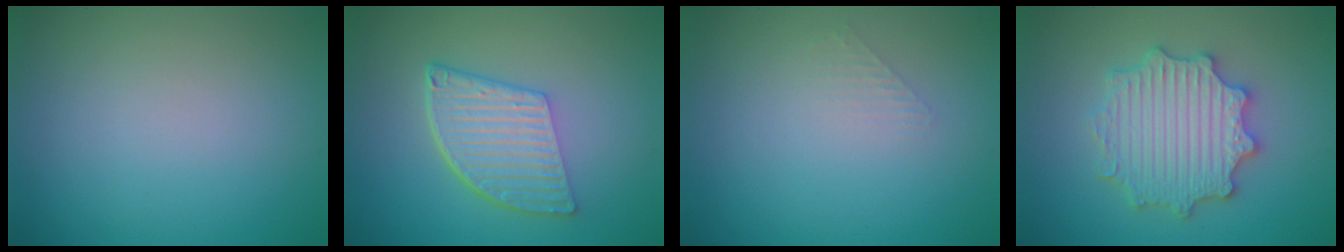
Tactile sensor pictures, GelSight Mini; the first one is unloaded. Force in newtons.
{"total": 6.1, "press": 4.1, "slide": 4.5}
{"total": 1.0, "press": 1.0, "slide": 0.1}
{"total": 5.6, "press": 5.6, "slide": 1.0}